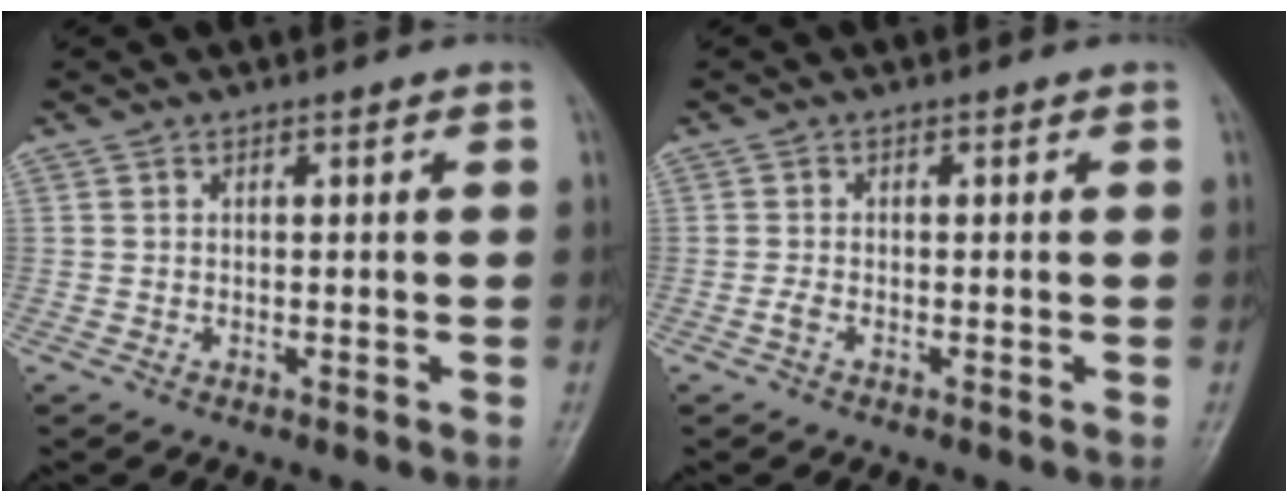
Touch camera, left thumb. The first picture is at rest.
{"total": 1.1, "force": [-0.6, 0.5, 0.7], "torque": [-0.020, -0.002, -0.014]}